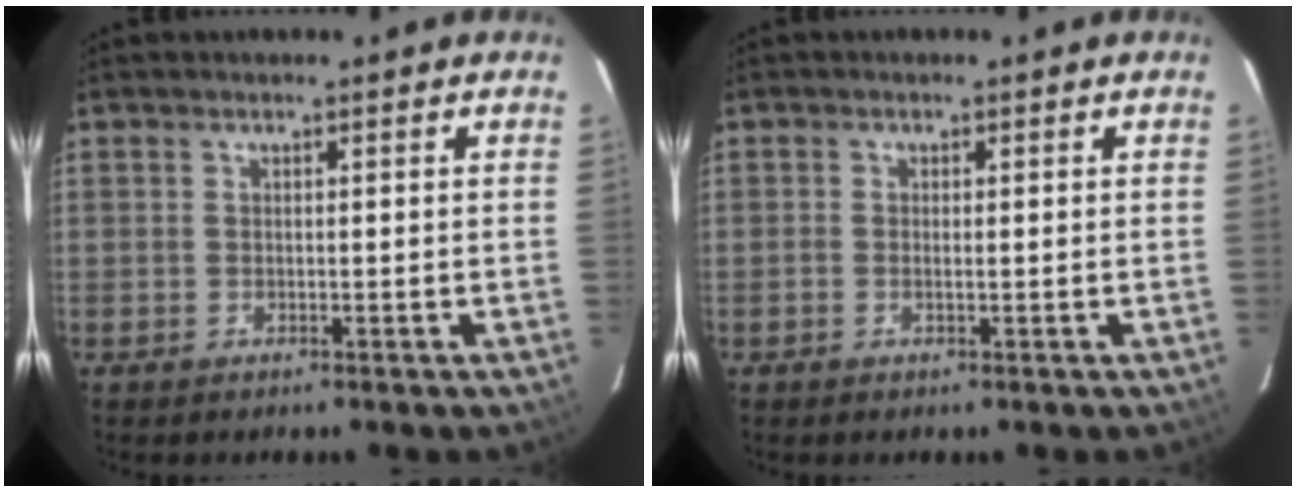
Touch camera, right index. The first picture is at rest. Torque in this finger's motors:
{"motor_torque": [-0.10, 0.10, -0.02, 0.00]}